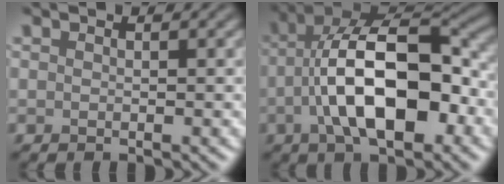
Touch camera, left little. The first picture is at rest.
{"total": 11.6, "force": [-2.2, 5.4, 10.0], "torque": [-0.170, 0.017, -0.040]}